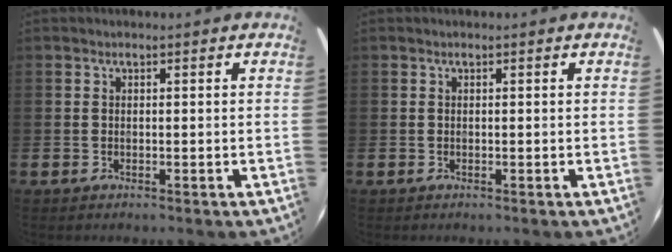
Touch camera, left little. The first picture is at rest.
{"total": 0.0}